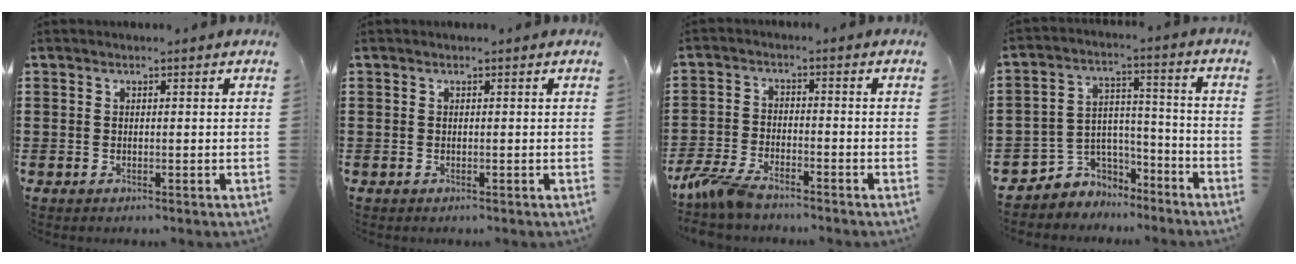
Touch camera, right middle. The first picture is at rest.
{"total": 0.0}
{"total": 5.7, "force": [-4.8, 1.2, 2.8], "torque": [-0.088, -0.013, -0.101]}
{"total": 4.8, "force": [-3.8, 3.0, -0.4], "torque": [-0.007, 0.006, -0.077]}